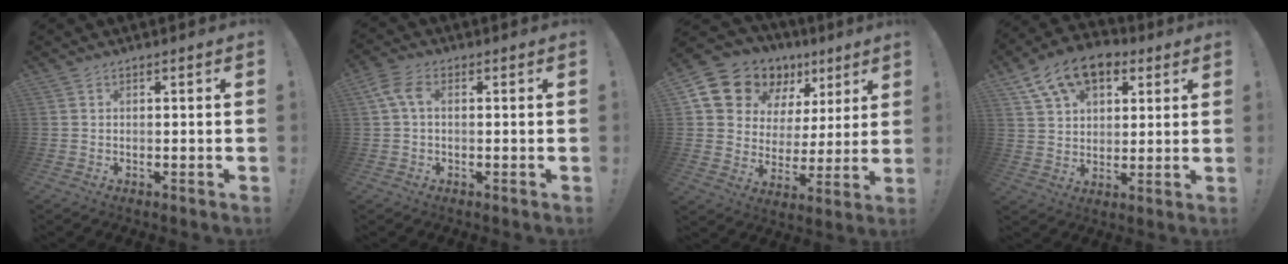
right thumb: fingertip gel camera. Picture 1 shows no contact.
{"total": 5.3, "force": [0.7, 3.1, 4.2], "torque": [-0.094, 0.010, 0.014]}
{"total": 15.0, "force": [10.5, 9.6, 4.7], "torque": [-0.091, -0.070, 0.208]}
{"total": 14.3, "force": [7.6, 9.3, 7.7], "torque": [-0.134, -0.032, 0.146]}